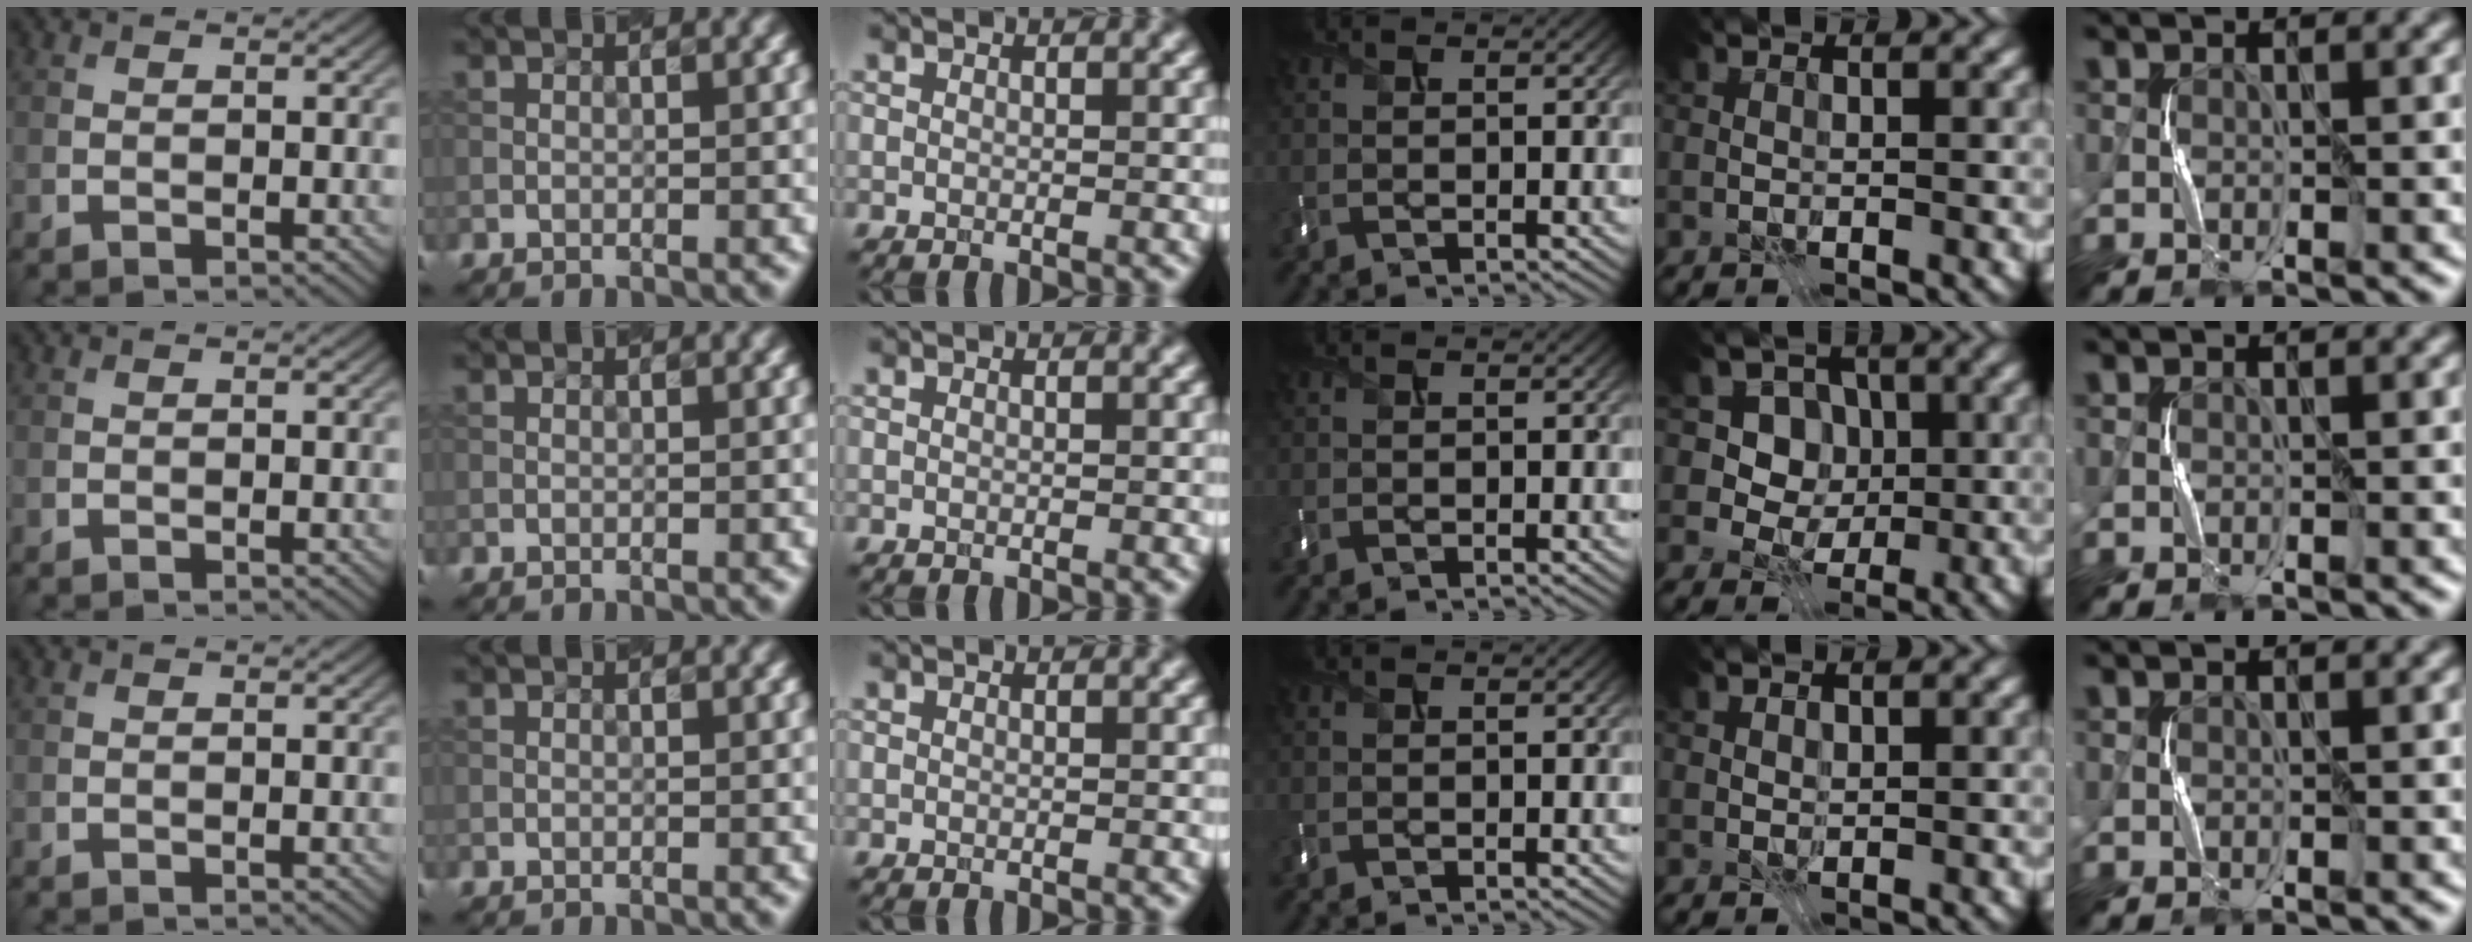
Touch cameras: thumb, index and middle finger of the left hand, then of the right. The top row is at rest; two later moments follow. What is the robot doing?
{"motion": "press", "object": "mouse"}